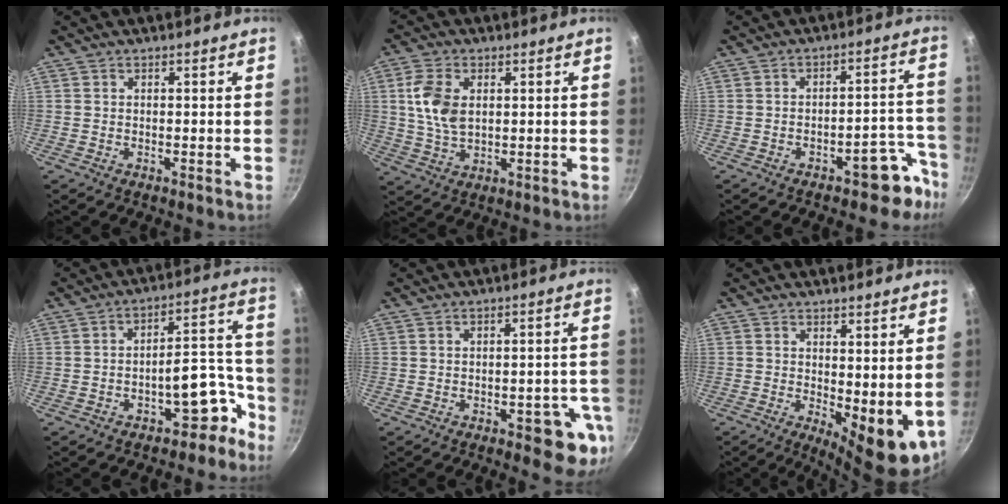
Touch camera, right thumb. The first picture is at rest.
{"total": 8.7, "force": [1.8, 5.3, 6.6], "torque": [-0.124, -0.004, 0.037]}
{"total": 7.8, "force": [-5.3, 3.8, 4.3], "torque": [-0.002, 0.068, -0.056]}
{"total": 10.3, "force": [-5.9, 5.3, 6.5], "torque": [-0.022, 0.089, -0.073]}
{"total": 8.7, "force": [-3.5, 3.7, 7.0], "torque": [-0.043, 0.018, -0.039]}
{"total": 9.0, "force": [0.8, 3.8, 8.1], "torque": [-0.093, -0.019, 0.022]}